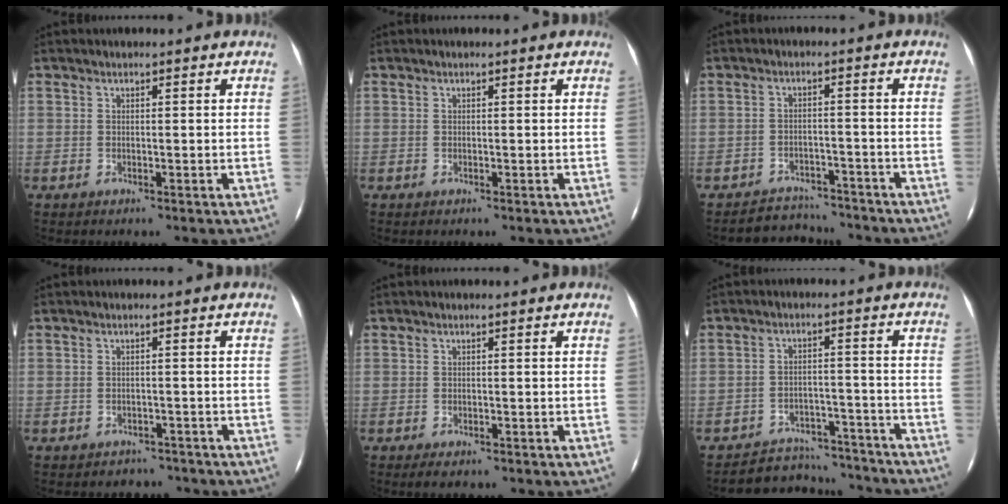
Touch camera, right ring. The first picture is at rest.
{"total": 0.0}
{"total": 9.1, "force": [-8.4, 3.3, 1.4], "torque": [-0.042, 0.021, -0.109]}
{"total": 4.7, "force": [-4.0, 2.5, 0.6], "torque": [-0.007, 0.013, -0.047]}
{"total": 2.1, "force": [-1.5, 0.9, 1.1], "torque": [-0.022, -0.006, -0.024]}
{"total": 15.0, "force": [-13.7, 5.2, 3.1], "torque": [-0.079, 0.036, -0.174]}